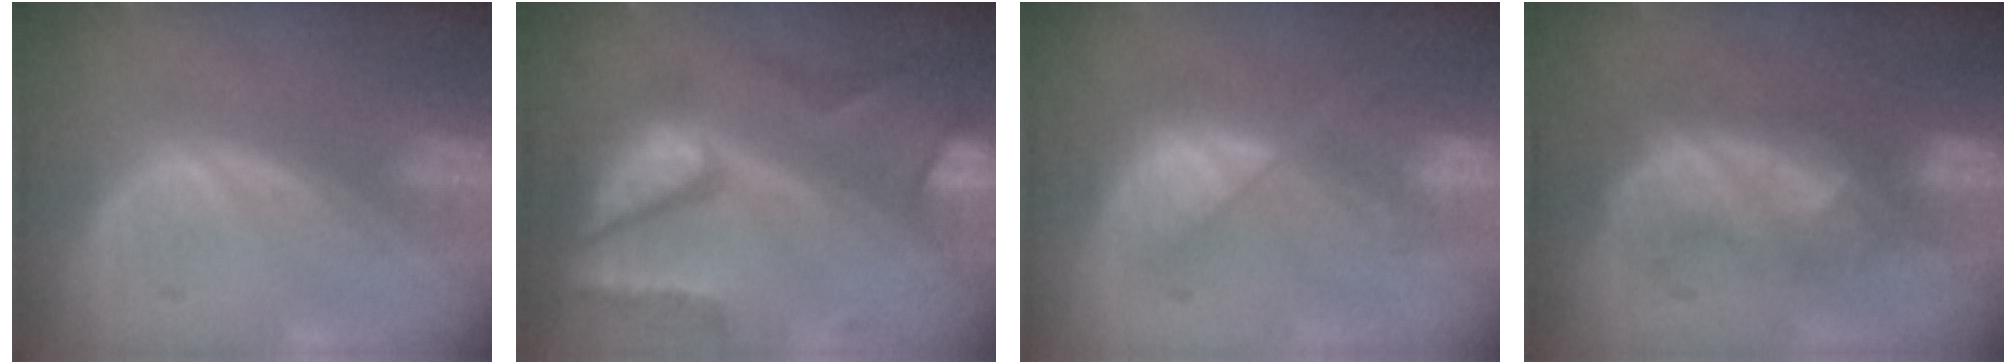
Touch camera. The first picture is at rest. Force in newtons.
{"total": 10.4, "press": 8.6, "slide": 5.8}
{"total": 7.9, "press": 7.2, "slide": 3.1}
{"total": 8.3, "press": 7.6, "slide": 3.3}